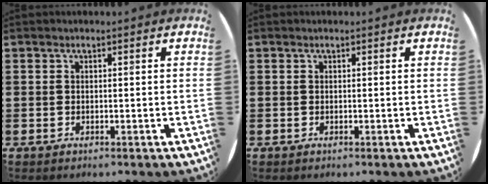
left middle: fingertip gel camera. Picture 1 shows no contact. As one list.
[{"total": 0.0}]